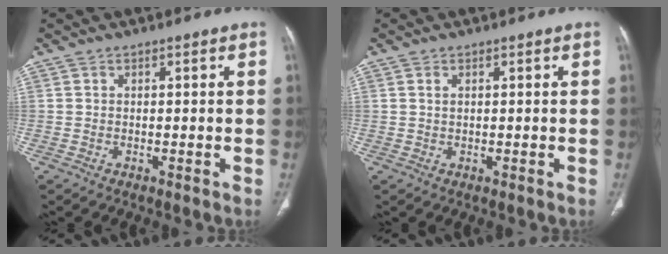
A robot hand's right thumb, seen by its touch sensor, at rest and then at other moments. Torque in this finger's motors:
{"motor_torque": [-0.11, -0.30, -0.42, 0.26, -0.03]}